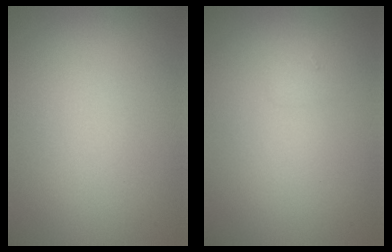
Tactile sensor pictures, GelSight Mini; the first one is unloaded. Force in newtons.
{"total": 0.5, "press": 0.5, "slide": 0.1}